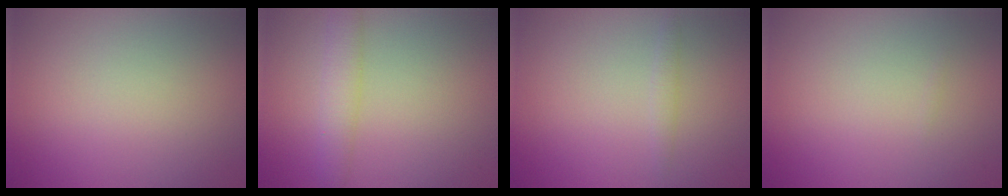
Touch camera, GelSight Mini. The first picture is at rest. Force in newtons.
{"total": 2.9, "press": 2.9, "slide": 0.1}
{"total": 0.8, "press": 0.8, "slide": 0.0}
{"total": 0.0}